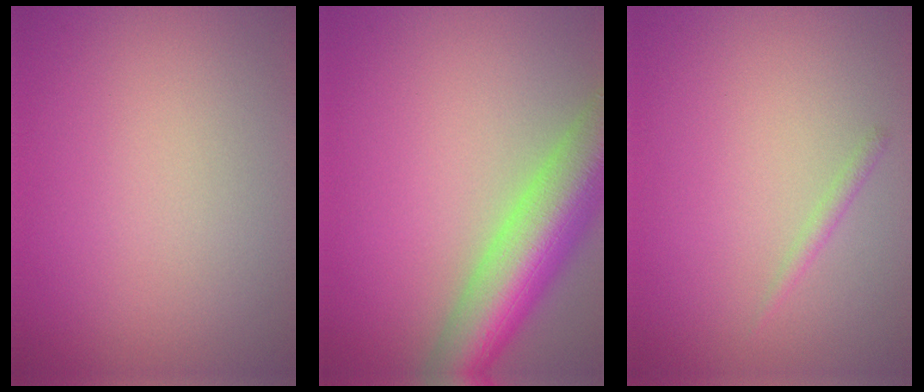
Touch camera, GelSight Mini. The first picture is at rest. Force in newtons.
{"total": 9.8, "press": 9.8, "slide": 0.4}
{"total": 0.8, "press": 0.8, "slide": 0.0}